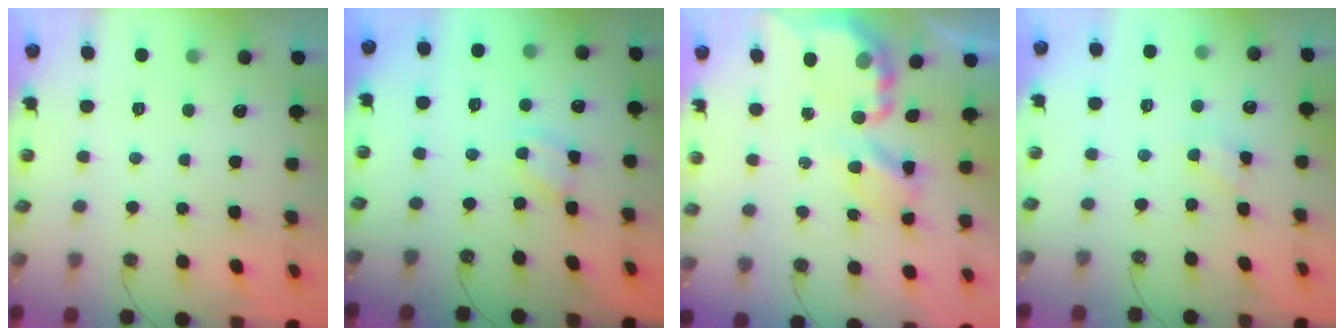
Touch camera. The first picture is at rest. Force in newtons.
{"total": 2.7, "press": 2.7, "slide": 0.4}
{"total": 5.9, "press": 5.9, "slide": 0.5}
{"total": 3.7, "press": 3.6, "slide": 0.5}